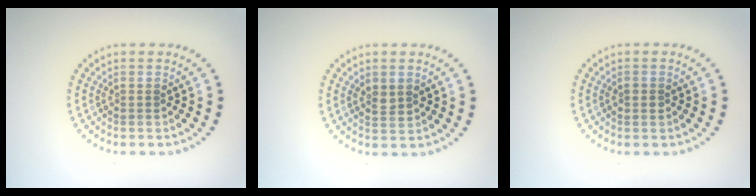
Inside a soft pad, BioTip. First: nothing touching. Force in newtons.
{"total": 1.6, "press": 1.5, "slide": 0.4}
{"total": 1.0, "press": 1.0, "slide": 0.1}